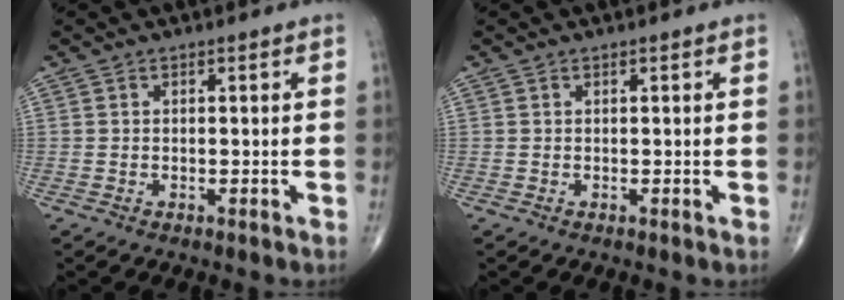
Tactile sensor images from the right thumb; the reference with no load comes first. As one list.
[{"total": 0.0}]